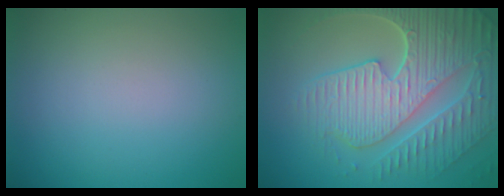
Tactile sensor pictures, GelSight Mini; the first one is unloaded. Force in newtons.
{"total": 8.8, "press": 6.4, "slide": 6.1}